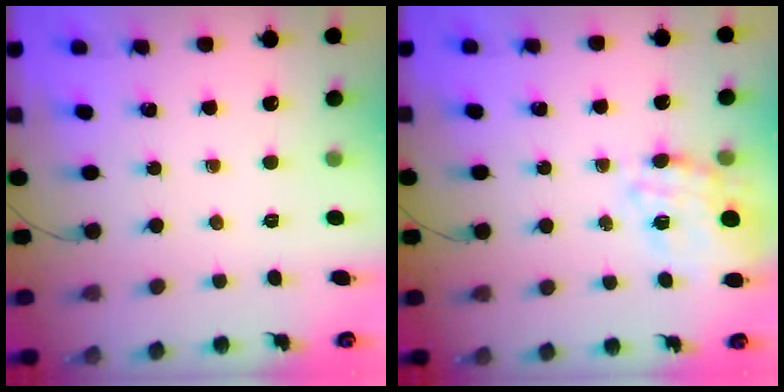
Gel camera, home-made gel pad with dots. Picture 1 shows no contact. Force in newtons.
{"total": 14.5, "press": 14.2, "slide": 3.1}